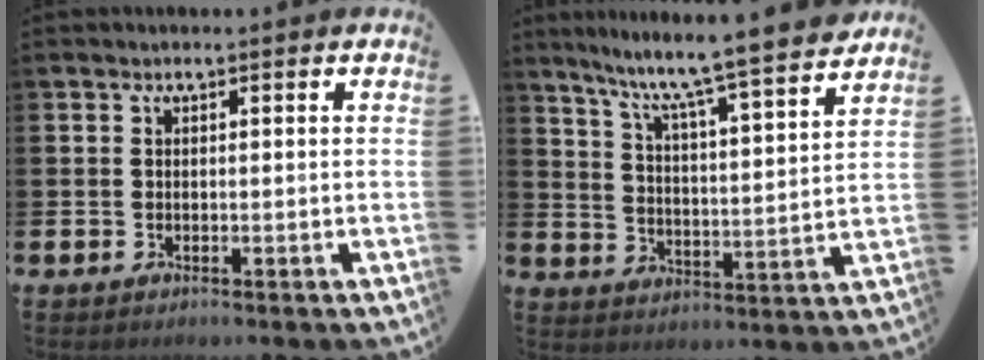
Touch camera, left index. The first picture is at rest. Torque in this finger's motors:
{"motor_torque": [0.25, -0.50, 0.92, 0.21]}